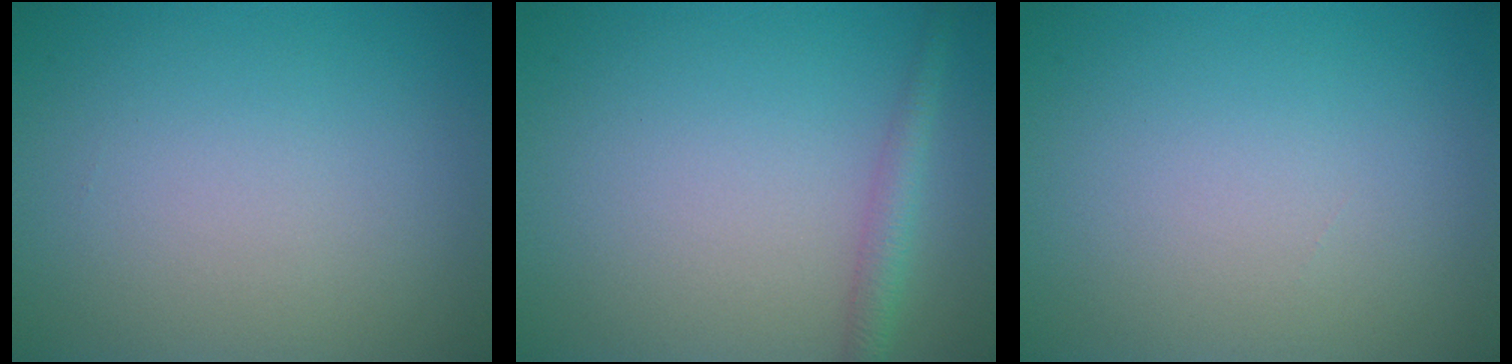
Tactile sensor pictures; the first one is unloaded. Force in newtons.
{"total": 2.0, "press": 2.0, "slide": 0.1}
{"total": 0.0}